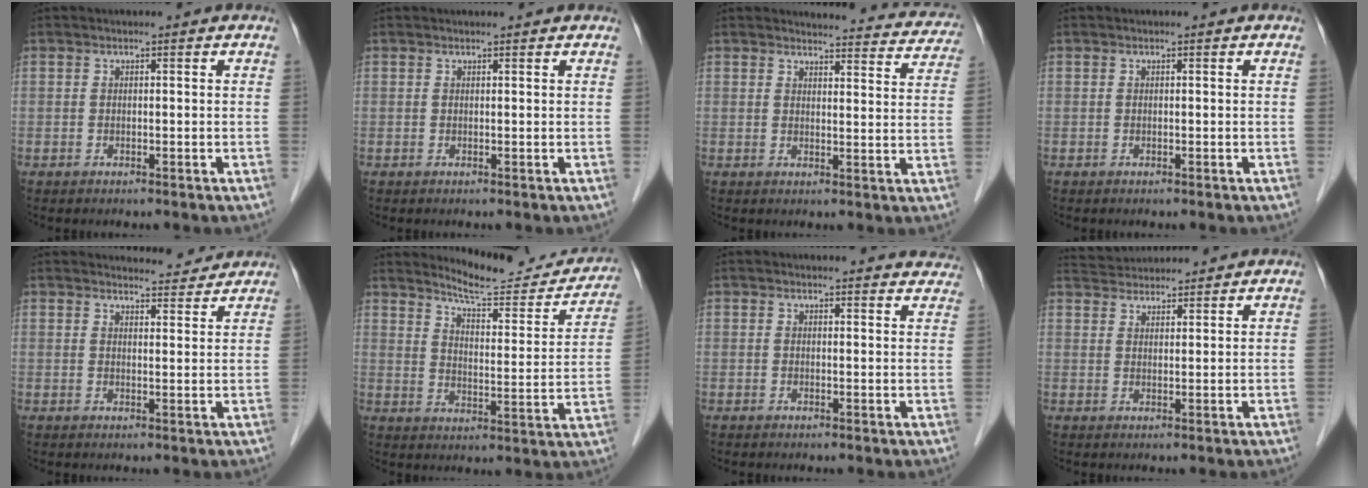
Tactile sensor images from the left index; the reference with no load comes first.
{"total": 0.5, "force": [0.5, 0.0, 0.2], "torque": [-0.010, 0.003, 0.003]}
{"total": 13.8, "force": [13.4, 2.9, 1.9], "torque": [0.015, -0.048, 0.119]}
{"total": 0.0}
{"total": 4.6, "force": [4.6, 0.6, 0.1], "torque": [-0.005, -0.002, 0.050]}
{"total": 14.7, "force": [14.0, 2.0, 3.8], "torque": [-0.046, -0.046, 0.177]}
{"total": 9.3, "force": [9.0, 1.8, 1.2], "torque": [0.020, -0.013, 0.067]}
{"total": 6.4, "force": [6.2, 0.8, 1.2], "torque": [-0.026, 0.030, 0.101]}